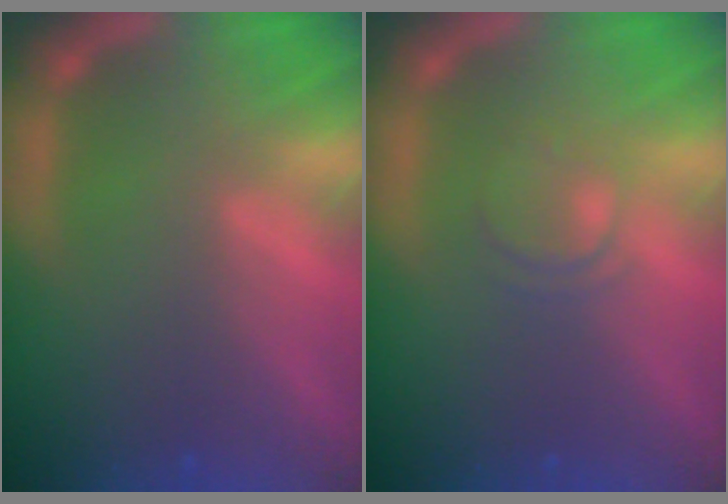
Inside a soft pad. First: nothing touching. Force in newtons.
{"total": 2.0}